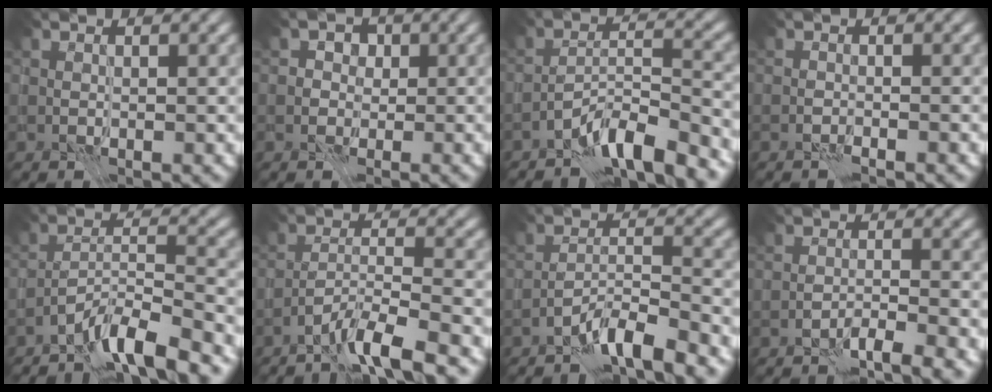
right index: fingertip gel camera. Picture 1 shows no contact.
{"total": 2.5, "force": [0.3, 2.3, 0.8], "torque": [0.006, 0.014, -0.013]}
{"total": 6.5, "force": [-5.4, 0.9, 3.3], "torque": [-0.053, 0.007, -0.098]}
{"total": 1.1, "force": [-1.0, -0.2, -0.2], "torque": [0.002, 0.002, -0.020]}
{"total": 6.6, "force": [-5.6, 0.7, 3.4], "torque": [-0.053, 0.006, -0.102]}
{"total": 5.6, "force": [-4.7, 0.4, 2.9], "torque": [-0.044, 0.007, -0.090]}
{"total": 4.8, "force": [-4.2, 0.3, 2.3], "torque": [-0.039, 0.008, -0.083]}
{"total": 2.7, "force": [-2.5, 0.0, 1.1], "torque": [-0.019, 0.008, -0.048]}